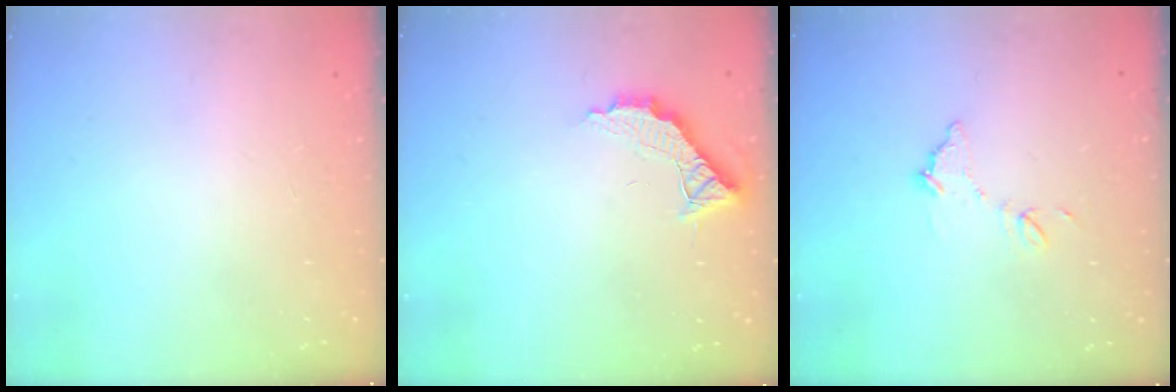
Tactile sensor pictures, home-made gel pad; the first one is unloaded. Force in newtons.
{"total": 8.6, "press": 8.6, "slide": 0.5}
{"total": 7.7, "press": 7.7, "slide": 0.2}